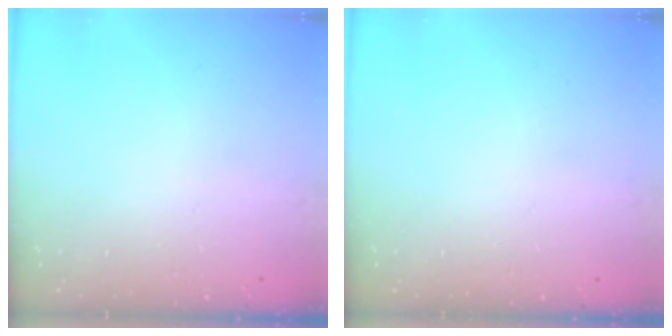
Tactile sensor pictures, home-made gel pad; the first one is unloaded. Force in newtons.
{"total": 0.0}